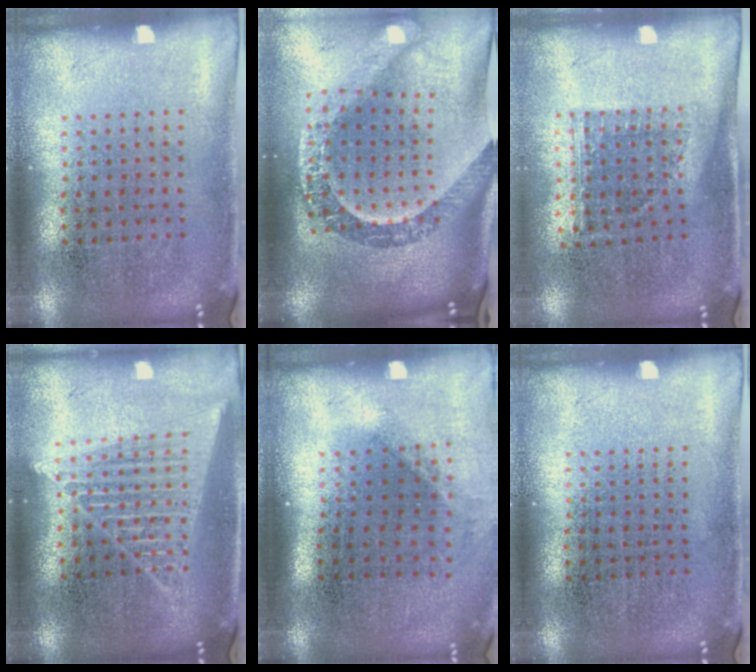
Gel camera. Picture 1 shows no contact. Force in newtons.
{"total": 3.4, "press": 2.5, "slide": 2.4}
{"total": 1.1, "press": 0.9, "slide": 0.7}
{"total": 1.8, "press": 1.6, "slide": 0.8}
{"total": 1.3, "press": 0.9, "slide": 0.9}
{"total": 0.0}